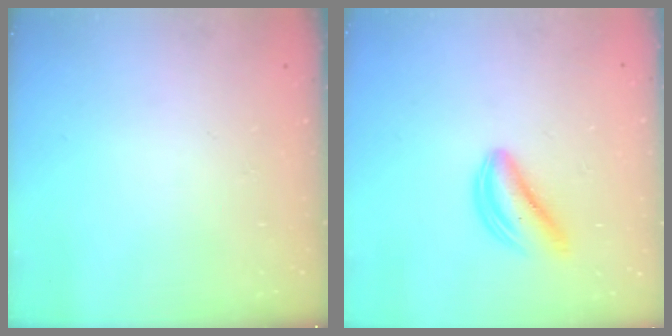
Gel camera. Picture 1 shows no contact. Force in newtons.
{"total": 4.9, "press": 4.9, "slide": 0.5}